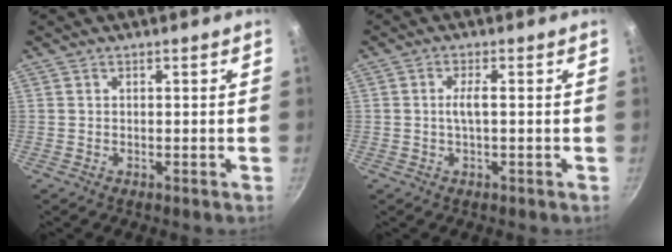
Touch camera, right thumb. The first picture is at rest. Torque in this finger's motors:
{"motor_torque": [-0.25, 0.08, 0.48, 0.48, 0.00]}